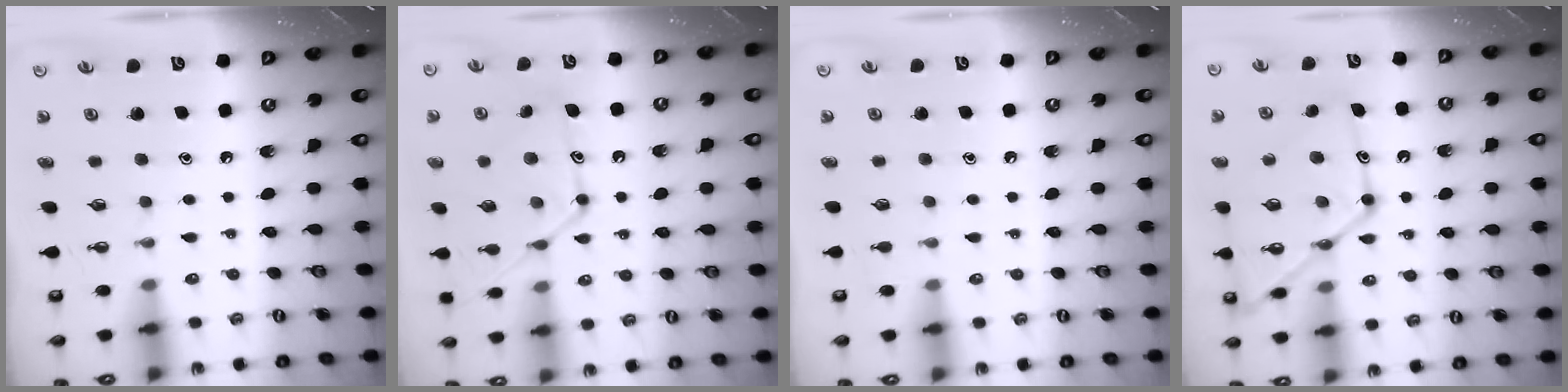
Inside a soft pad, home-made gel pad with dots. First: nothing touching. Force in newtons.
{"total": 15.2, "press": 15.2, "slide": 1.1}
{"total": 2.8, "press": 2.8, "slide": 0.2}
{"total": 19.1, "press": 19.0, "slide": 1.6}